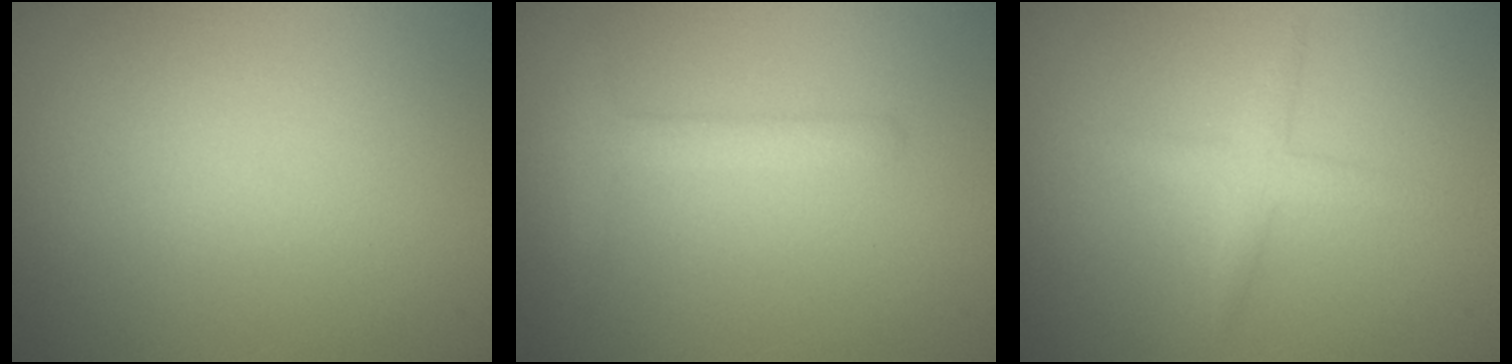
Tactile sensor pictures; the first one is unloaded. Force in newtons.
{"total": 1.8, "press": 1.8, "slide": 0.1}
{"total": 1.8, "press": 1.8, "slide": 0.1}